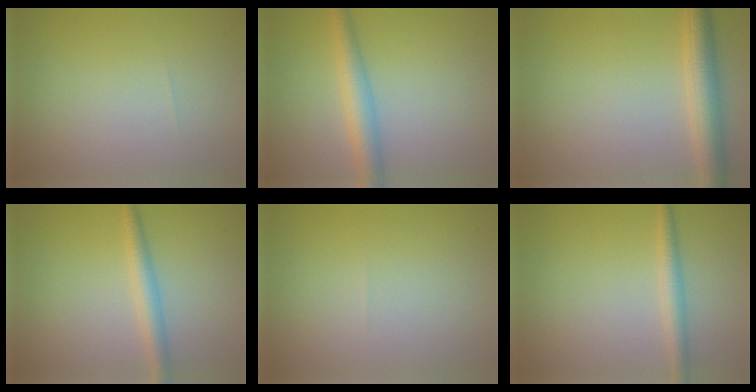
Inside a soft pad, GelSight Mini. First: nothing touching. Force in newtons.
{"total": 3.6, "press": 3.6, "slide": 0.1}
{"total": 4.4, "press": 4.4, "slide": 0.0}
{"total": 2.4, "press": 2.4, "slide": 0.1}
{"total": 0.0}
{"total": 2.2, "press": 2.2, "slide": 0.1}